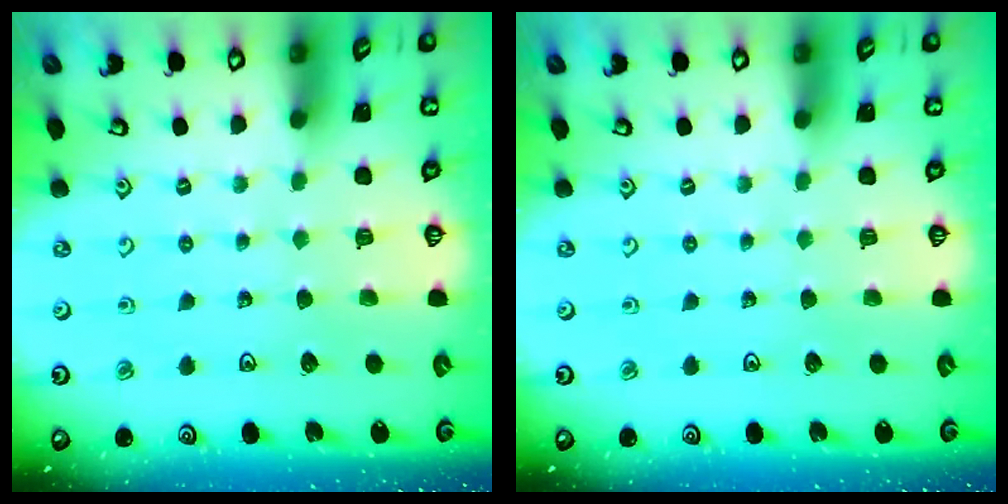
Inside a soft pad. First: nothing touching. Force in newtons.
{"total": 0.0}